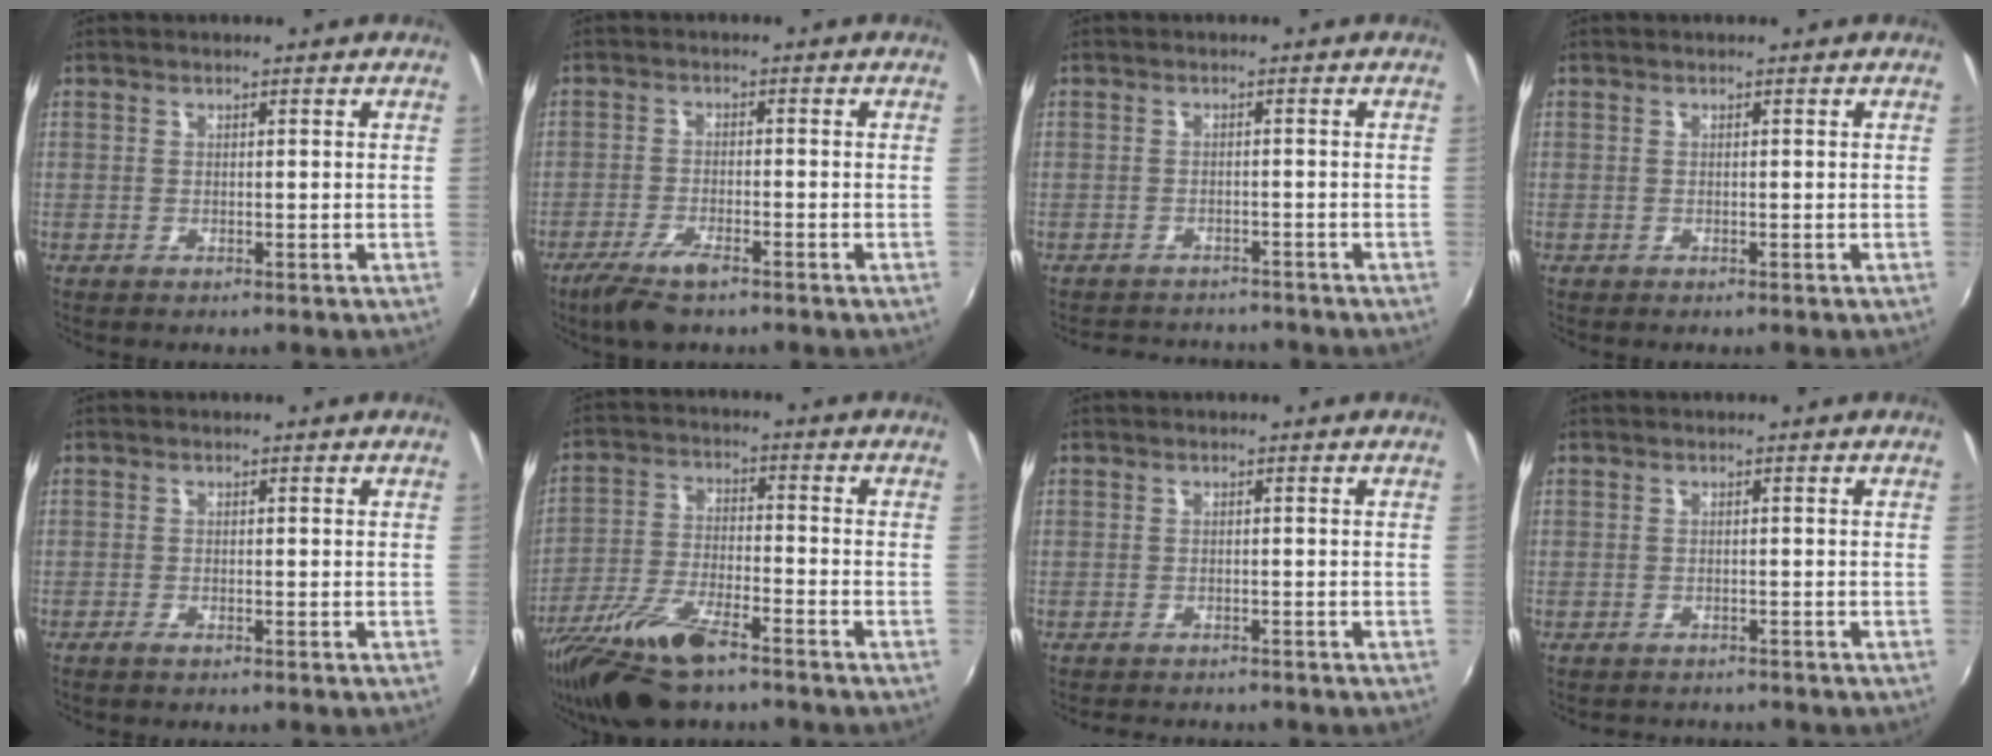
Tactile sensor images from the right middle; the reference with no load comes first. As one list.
[{"total": 6.3, "force": [-4.4, 1.7, 4.1], "torque": [-0.103, -0.014, -0.085]}, {"total": 6.6, "force": [-6.0, 2.4, 1.2], "torque": [-0.035, 0.007, -0.085]}, {"total": 0.0}, {"total": 1.2, "force": [-0.9, 0.2, 0.7], "torque": [-0.016, -0.004, -0.020]}, {"total": 14.5, "force": [-10.6, 3.8, 9.1], "torque": [-0.193, -0.033, -0.205]}, {"total": 2.5, "force": [-2.2, 1.0, 0.3], "torque": [-0.014, -0.004, -0.038]}, {"total": 2.0, "force": [-1.8, 0.9, 0.1], "torque": [-0.008, -0.006, -0.027]}]